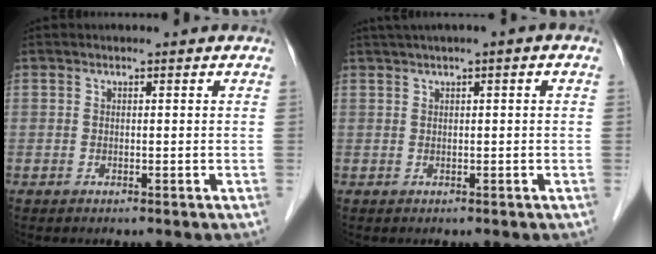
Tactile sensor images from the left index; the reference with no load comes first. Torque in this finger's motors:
{"motor_torque": [0.35, -0.67, 0.74, 0.15]}